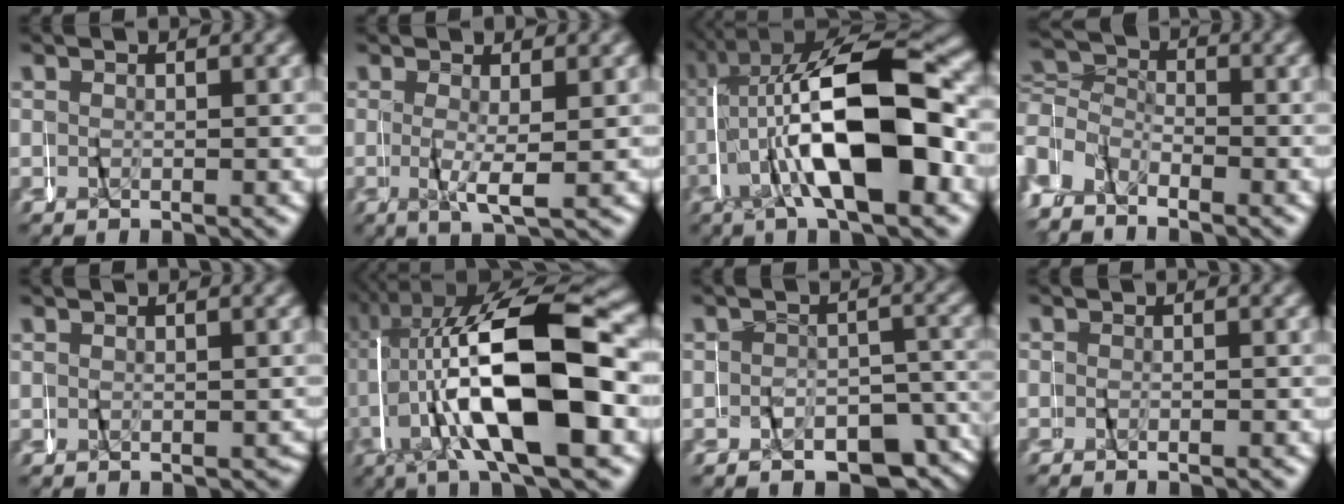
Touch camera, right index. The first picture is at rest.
{"total": 2.7, "force": [-0.4, 0.0, 2.7], "torque": [-0.052, -0.002, -0.005]}
{"total": 15.4, "force": [0.0, 6.3, 14.1], "torque": [-0.245, 0.002, 0.007]}
{"total": 4.7, "force": [-1.4, 4.0, 2.0], "torque": [-0.049, -0.005, -0.031]}
{"total": 0.7, "force": [-0.4, 0.5, 0.4], "torque": [0.000, -0.004, -0.003]}
{"total": 17.7, "force": [0.8, 7.5, 16.0], "torque": [-0.284, 0.013, 0.015]}
{"total": 4.0, "force": [-2.9, 2.3, 1.5], "torque": [-0.018, 0.005, -0.055]}
{"total": 0.7, "force": [-0.6, 0.1, 0.3], "torque": [-0.010, 0.001, -0.013]}